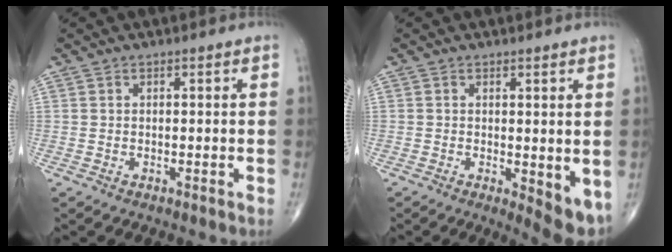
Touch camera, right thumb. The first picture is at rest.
{"total": 6.0, "force": [-0.6, 2.1, 5.6], "torque": [-0.069, -0.016, -0.004]}